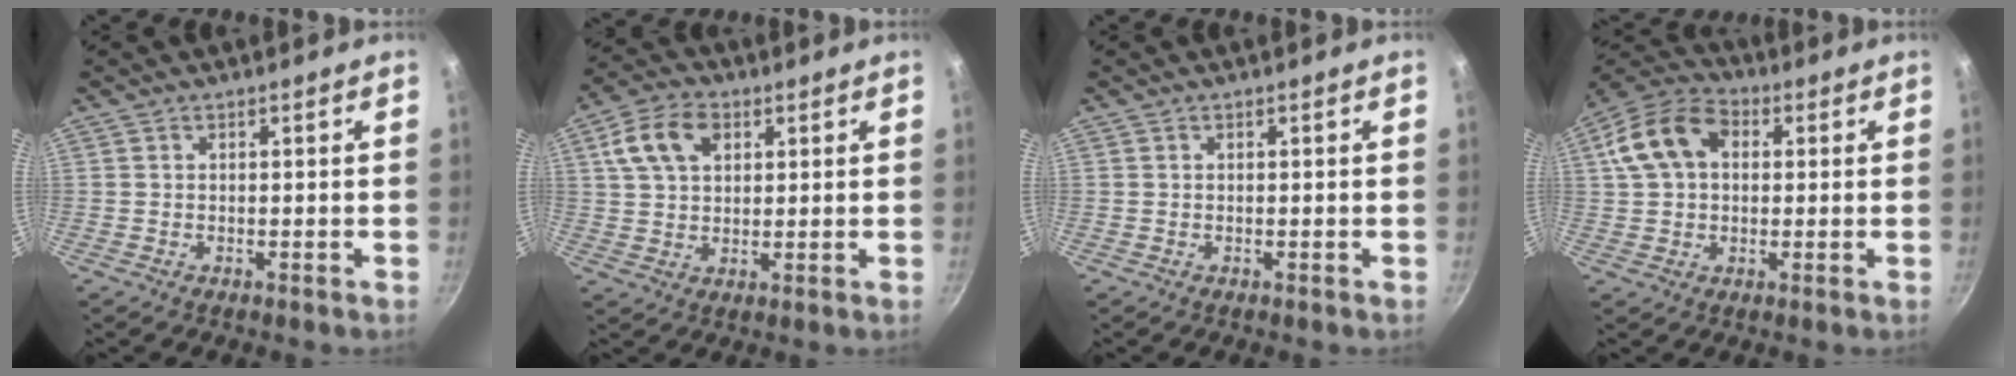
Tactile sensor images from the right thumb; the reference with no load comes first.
{"total": 9.9, "force": [3.6, 6.6, 6.5], "torque": [-0.110, 0.005, 0.062]}
{"total": 0.0}
{"total": 12.6, "force": [2.7, 8.9, 8.5], "torque": [-0.152, 0.026, 0.039]}